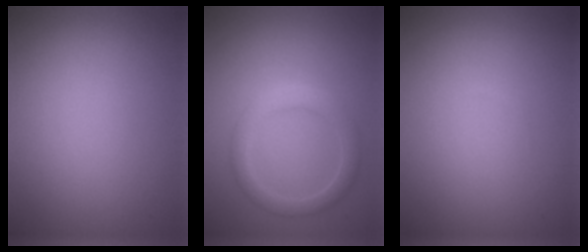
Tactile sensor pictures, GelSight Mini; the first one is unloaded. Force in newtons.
{"total": 2.7, "press": 2.7, "slide": 0.1}
{"total": 0.0}